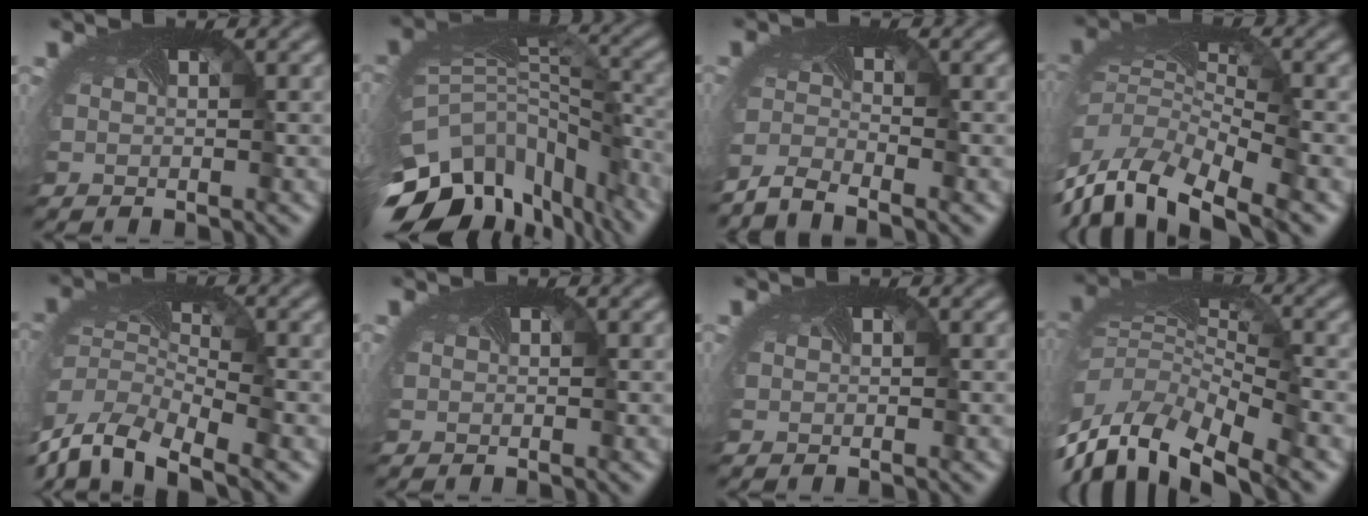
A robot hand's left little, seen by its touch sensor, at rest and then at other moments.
{"total": 15.9, "force": [-8.6, 9.9, 8.9], "torque": [-0.219, -0.044, -0.100]}
{"total": 3.2, "force": [-3.1, 0.1, 0.5], "torque": [-0.019, -0.015, -0.067]}
{"total": 9.7, "force": [-4.5, 4.9, 7.1], "torque": [-0.168, -0.030, -0.072]}
{"total": 9.7, "force": [-6.2, 4.6, 5.8], "torque": [-0.145, -0.027, -0.109]}
{"total": 0.0}
{"total": 0.0}
{"total": 9.5, "force": [-5.3, 4.7, 6.4], "torque": [-0.150, -0.025, -0.092]}